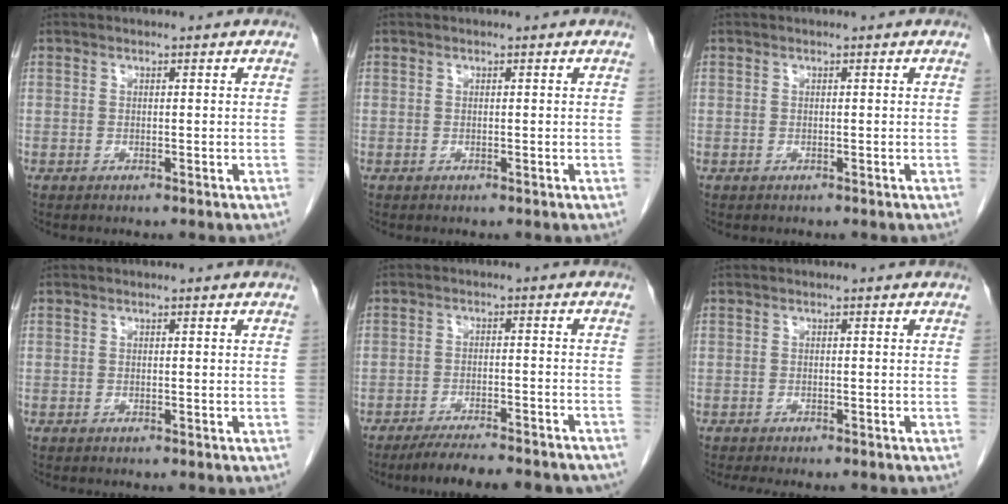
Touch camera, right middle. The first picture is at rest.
{"total": 0.0}
{"total": 0.0}
{"total": 0.0}
{"total": 15.2, "force": [-13.6, 2.2, 6.4], "torque": [-0.080, -0.006, -0.178]}
{"total": 5.6, "force": [-4.9, 1.3, 2.6], "torque": [-0.027, -0.007, -0.066]}